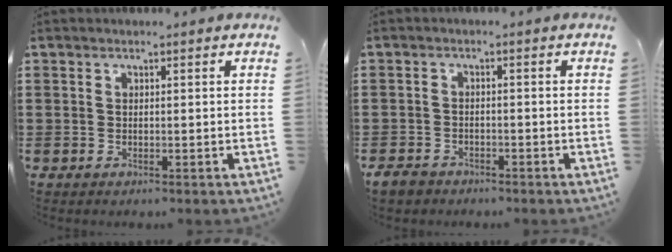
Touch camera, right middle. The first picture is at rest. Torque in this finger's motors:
{"motor_torque": [0.74, 0.01, 0.14, 0.05]}